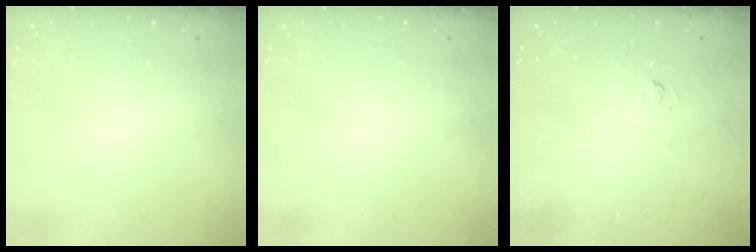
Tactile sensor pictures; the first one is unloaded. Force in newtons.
{"total": 0.0}
{"total": 2.1, "press": 1.5, "slide": 1.4}